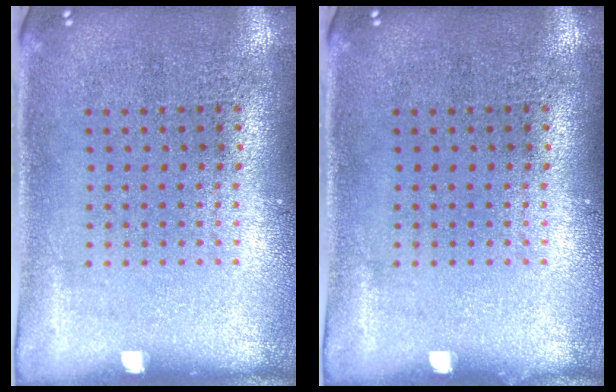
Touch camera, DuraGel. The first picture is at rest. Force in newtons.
{"total": 0.0}